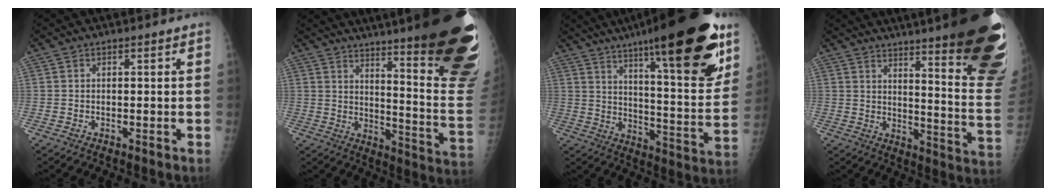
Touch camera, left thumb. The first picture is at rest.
{"total": 31.6, "force": [21.0, 4.6, 23.1], "torque": [-0.203, -0.124, 0.274]}
{"total": 27.6, "force": [16.9, 5.6, 21.1], "torque": [-0.285, -0.061, 0.255]}
{"total": 25.4, "force": [17.2, 3.6, 18.3], "torque": [-0.182, -0.097, 0.209]}